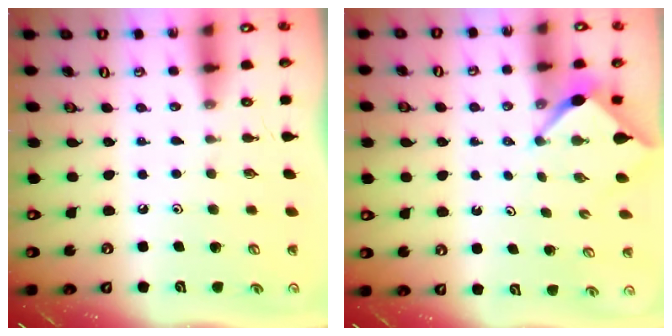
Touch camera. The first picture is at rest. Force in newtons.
{"total": 3.4, "press": 3.4, "slide": 0.2}